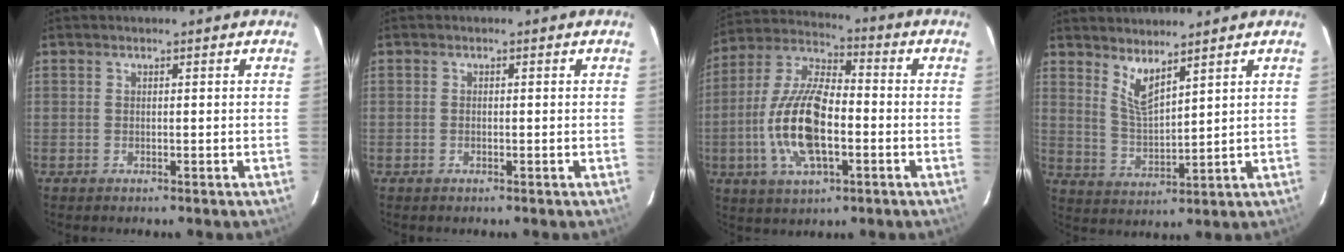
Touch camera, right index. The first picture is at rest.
{"total": 0.5, "force": [-0.1, 0.3, 0.4], "torque": [-0.008, 0.001, -0.003]}
{"total": 16.5, "force": [-3.6, 6.8, 14.5], "torque": [-0.304, 0.000, -0.072]}
{"total": 5.6, "force": [4.3, 1.1, 3.5], "torque": [-0.067, -0.013, 0.087]}